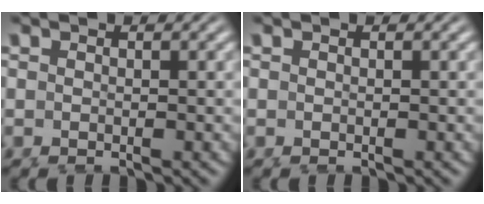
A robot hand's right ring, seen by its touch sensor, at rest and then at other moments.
{"total": 0.0}